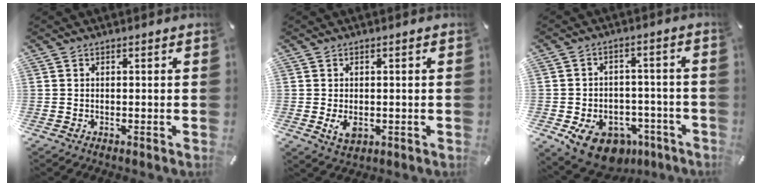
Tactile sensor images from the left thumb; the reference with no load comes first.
{"total": 3.4, "force": [-0.6, 2.4, 2.4], "torque": [-0.056, -0.008, -0.015]}
{"total": 11.9, "force": [-6.5, 8.4, 5.3], "torque": [-0.077, 0.052, -0.103]}